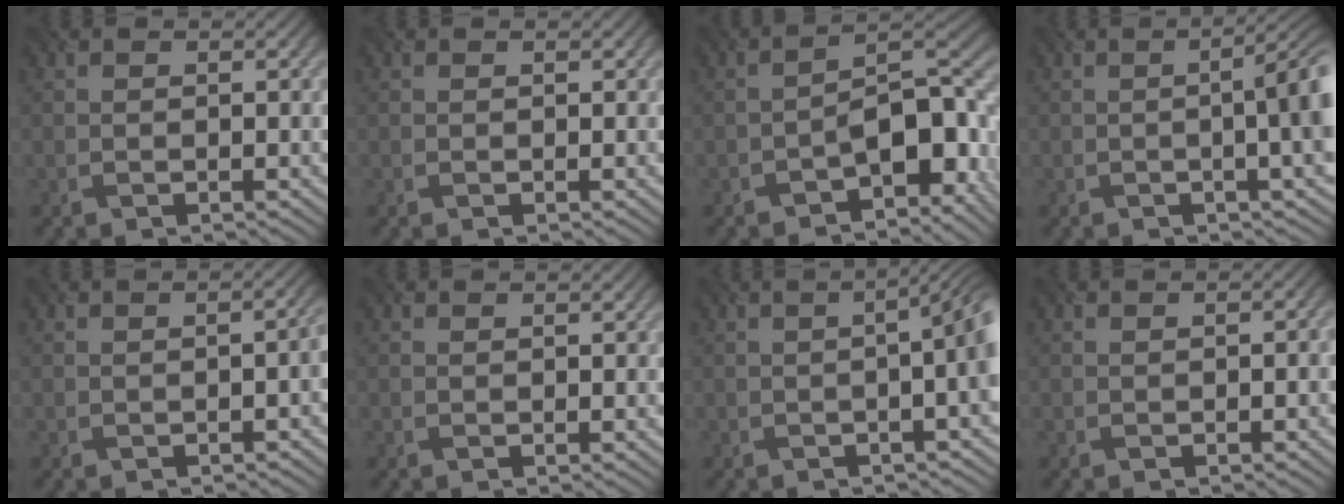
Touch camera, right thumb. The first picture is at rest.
{"total": 0.0}
{"total": 9.2, "force": [-4.4, 4.0, 6.9], "torque": [-0.085, 0.007, -0.080]}
{"total": 8.7, "force": [-0.3, 2.4, 8.4], "torque": [-0.098, 0.006, -0.011]}
{"total": 2.0, "force": [-0.6, 0.7, 1.8], "torque": [-0.022, 0.004, -0.007]}
{"total": 0.0}
{"total": 6.1, "force": [-0.6, 1.8, 5.8], "torque": [-0.060, 0.005, -0.014]}
{"total": 1.1, "force": [-0.4, 0.4, 0.9], "torque": [-0.013, 0.001, -0.006]}